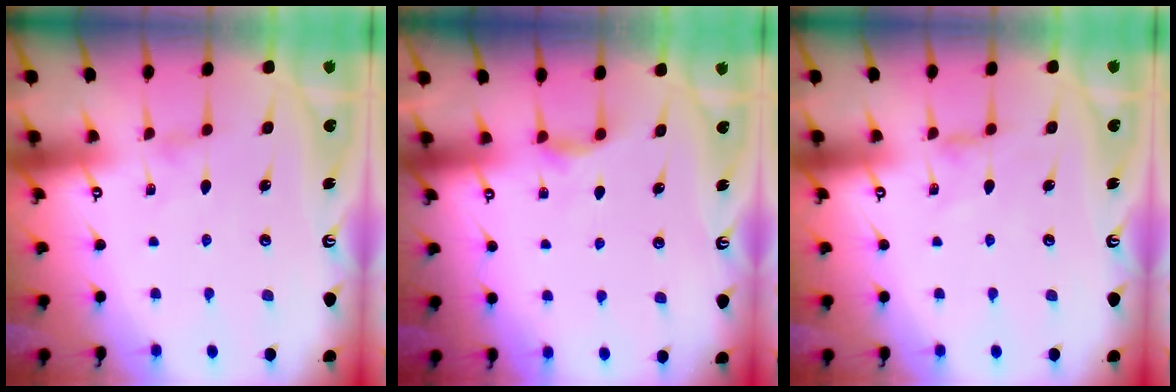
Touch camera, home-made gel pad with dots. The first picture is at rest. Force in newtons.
{"total": 2.3, "press": 2.3, "slide": 0.4}
{"total": 0.9, "press": 0.8, "slide": 0.3}